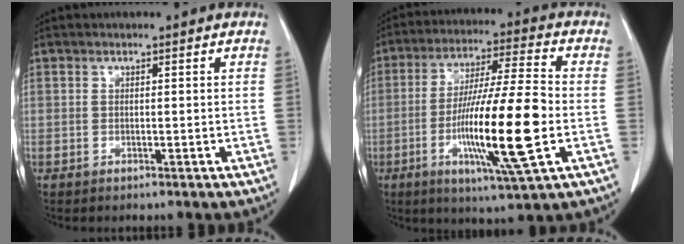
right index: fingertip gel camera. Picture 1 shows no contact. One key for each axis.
{"total": 16.8, "fx": -3.9, "fy": 0.3, "fz": 16.3, "tx": -0.302, "ty": -0.015, "tz": -0.069}